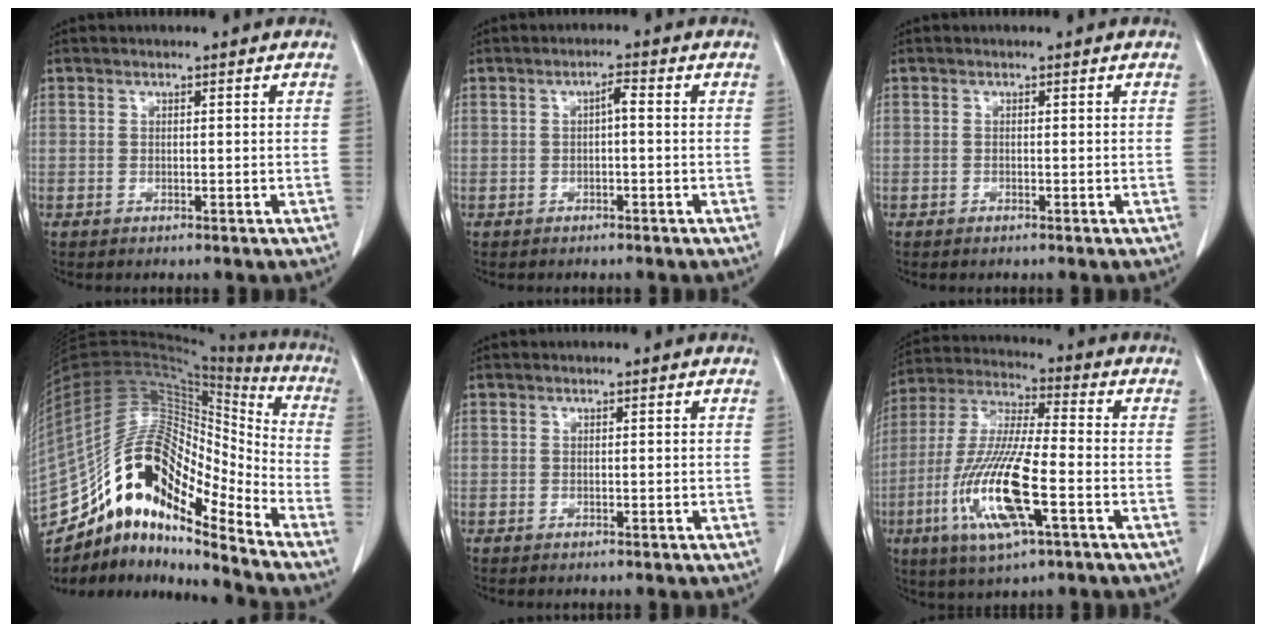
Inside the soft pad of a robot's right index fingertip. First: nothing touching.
{"total": 1.8, "force": [-0.1, 0.4, 1.7], "torque": [-0.031, 0.005, -0.001]}
{"total": 0.0}
{"total": 22.4, "force": [-15.3, 6.5, 15.0], "torque": [-0.294, 0.043, -0.265]}
{"total": 0.0}
{"total": 16.0, "force": [-5.4, 2.3, 14.9], "torque": [-0.314, -0.017, -0.098]}